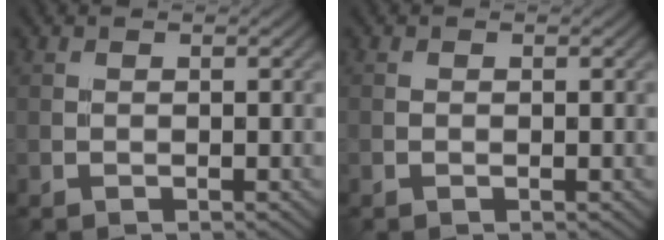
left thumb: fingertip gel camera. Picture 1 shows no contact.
{"total": 0.0}